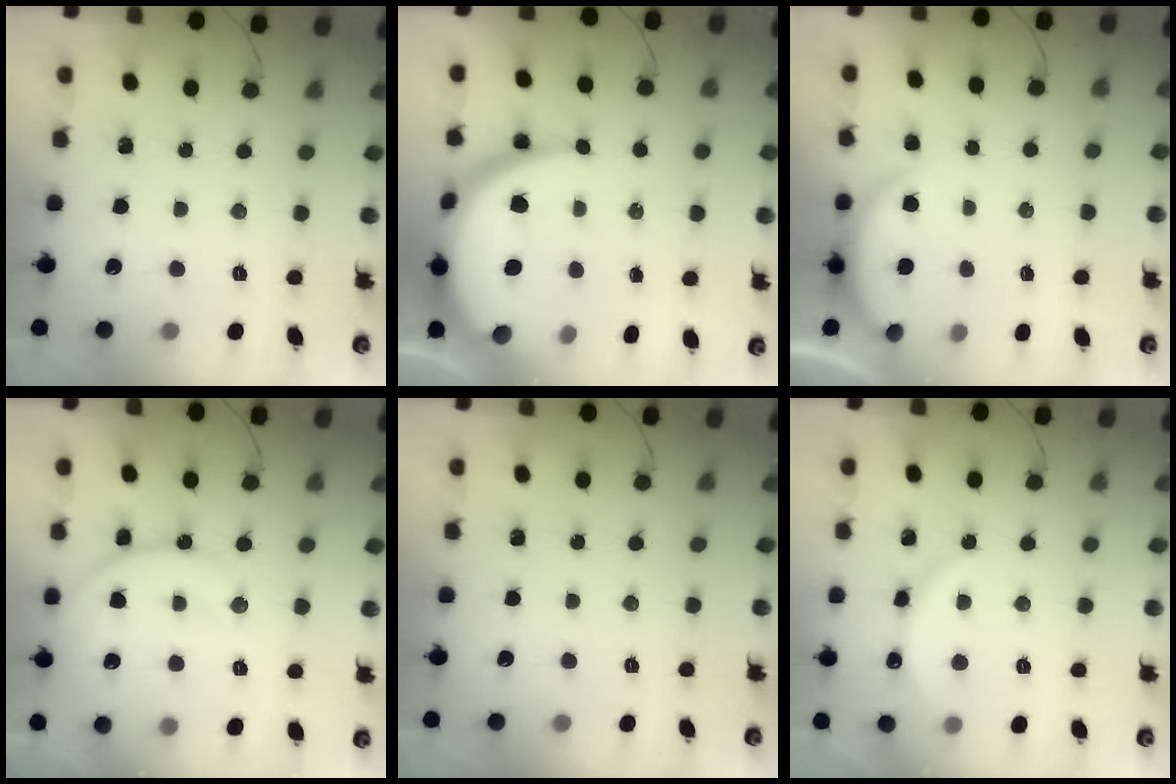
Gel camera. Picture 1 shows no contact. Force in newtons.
{"total": 15.7, "press": 15.6, "slide": 1.3}
{"total": 2.2, "press": 2.2, "slide": 0.6}
{"total": 14.1, "press": 14.0, "slide": 1.7}
{"total": 0.0}
{"total": 2.9, "press": 2.9, "slide": 0.3}